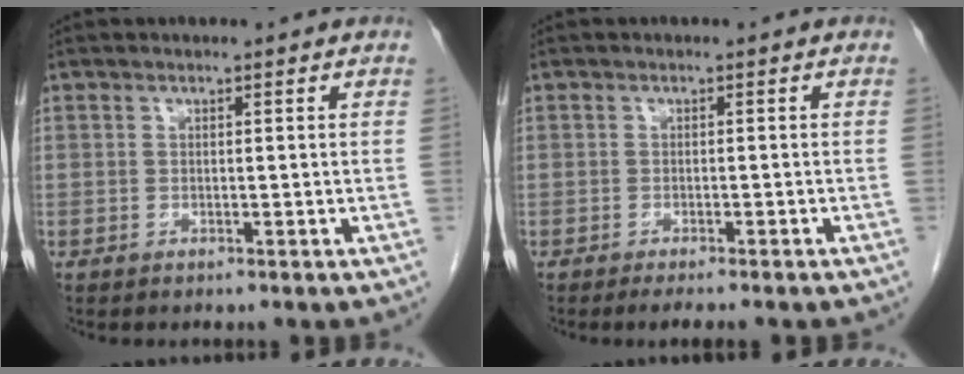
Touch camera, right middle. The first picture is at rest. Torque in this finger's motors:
{"motor_torque": [0.13, -0.01, 0.02, 0.03]}